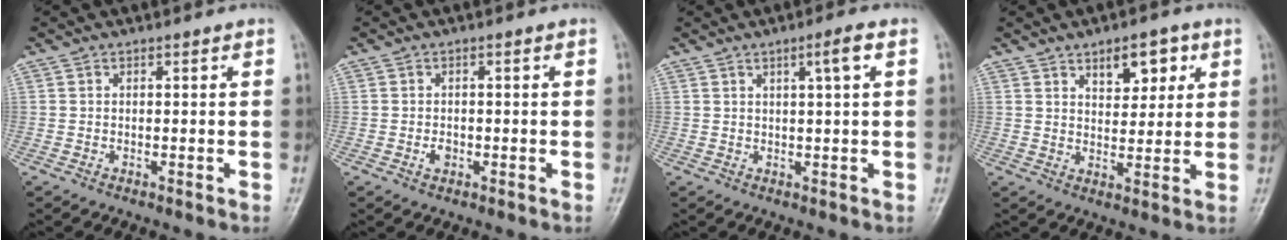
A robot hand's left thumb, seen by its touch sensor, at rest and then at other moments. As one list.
[{"total": 1.8, "force": [-0.6, 1.2, 1.1], "torque": [-0.015, 0.005, -0.009]}, {"total": 3.5, "force": [1.3, -0.1, 3.2], "torque": [-0.057, 0.001, 0.024]}, {"total": 7.2, "force": [3.6, 3.8, 4.9], "torque": [-0.043, -0.018, 0.053]}]